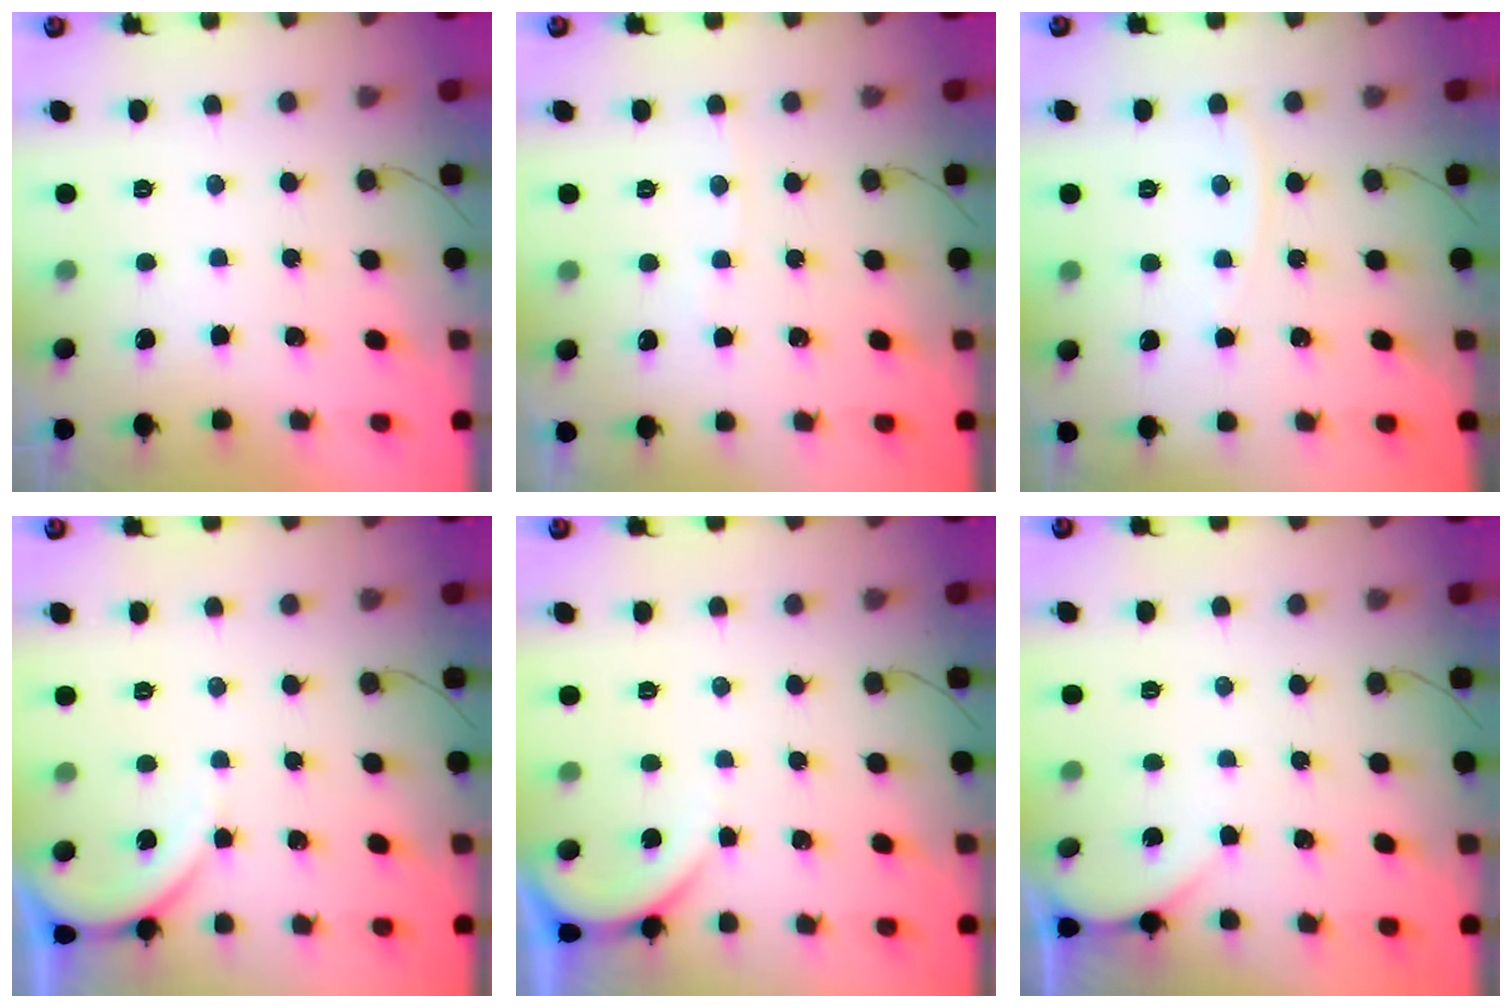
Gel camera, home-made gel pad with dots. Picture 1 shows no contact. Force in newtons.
{"total": 2.0, "press": 2.0, "slide": 0.3}
{"total": 2.9, "press": 2.9, "slide": 0.3}
{"total": 4.0, "press": 3.9, "slide": 0.6}
{"total": 2.8, "press": 2.8, "slide": 0.5}
{"total": 2.4, "press": 2.4, "slide": 0.3}